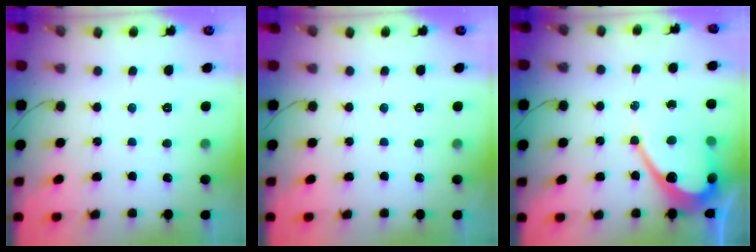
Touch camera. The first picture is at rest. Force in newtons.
{"total": 0.0}
{"total": 13.9, "press": 13.8, "slide": 1.2}